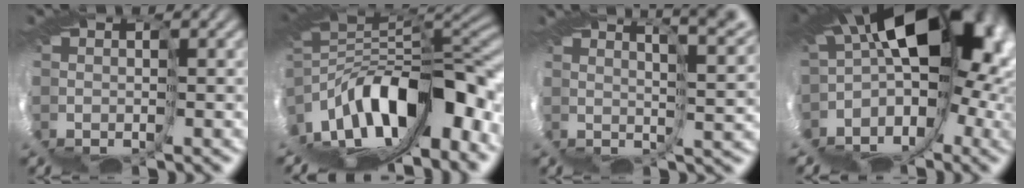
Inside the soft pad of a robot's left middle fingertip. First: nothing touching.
{"total": 6.8, "force": [-1.9, 1.6, 6.3], "torque": [-0.116, 0.021, -0.039]}
{"total": 7.2, "force": [6.4, -0.6, 3.4], "torque": [-0.045, 0.031, 0.094]}
{"total": 8.3, "force": [-0.1, 3.5, 7.5], "torque": [-0.103, -0.013, 0.011]}